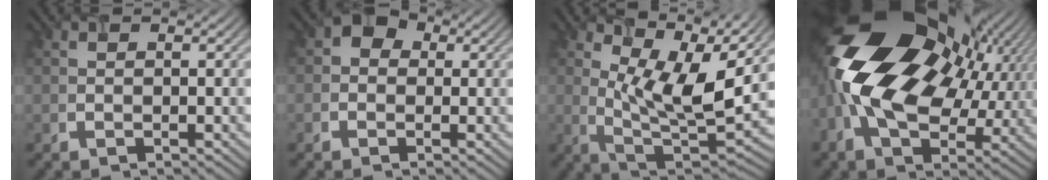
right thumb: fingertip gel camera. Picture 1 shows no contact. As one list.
[{"total": 2.8, "force": [0.2, 2.6, 1.1], "torque": [-0.009, 0.002, -0.009]}, {"total": 10.8, "force": [4.3, 4.2, 9.0], "torque": [-0.175, -0.010, 0.083]}, {"total": 21.2, "force": [4.0, 13.3, 16.0], "torque": [-0.326, -0.020, 0.084]}]